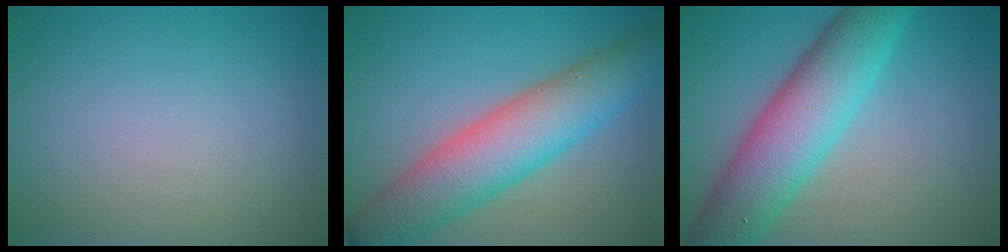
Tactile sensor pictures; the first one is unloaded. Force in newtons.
{"total": 8.4, "press": 8.4, "slide": 0.4}
{"total": 8.8, "press": 8.8, "slide": 0.2}